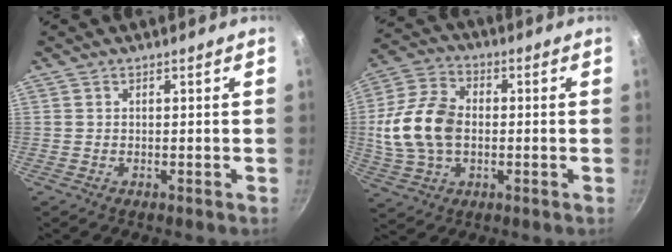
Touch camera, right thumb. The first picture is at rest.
{"total": 14.8, "force": [-0.2, 10.2, 10.8], "torque": [-0.206, 0.021, -0.009]}